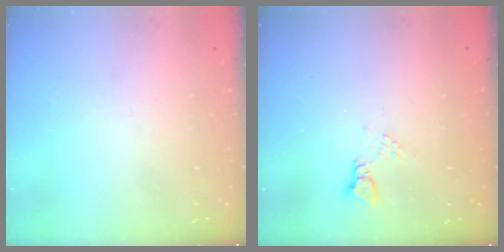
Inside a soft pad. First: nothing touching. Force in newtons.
{"total": 3.6, "press": 3.6, "slide": 0.5}